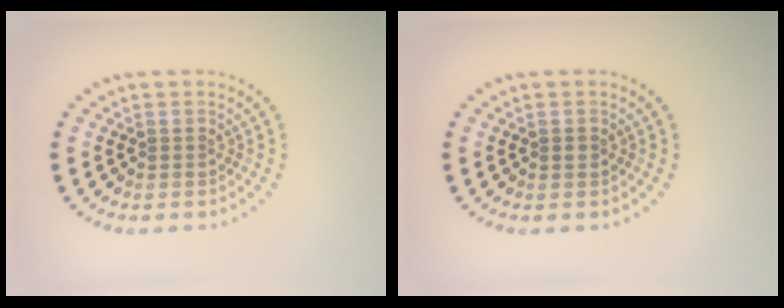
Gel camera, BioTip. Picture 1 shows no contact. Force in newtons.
{"total": 0.6, "press": 0.6, "slide": 0.1}